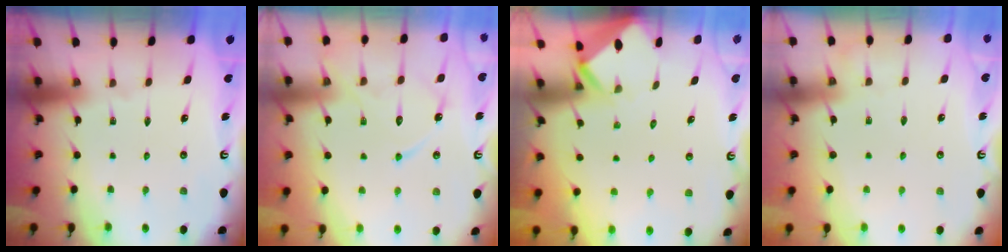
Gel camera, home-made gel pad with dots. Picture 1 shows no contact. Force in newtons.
{"total": 13.0, "press": 12.9, "slide": 0.9}
{"total": 2.6, "press": 2.6, "slide": 0.1}
{"total": 3.2, "press": 3.1, "slide": 0.5}